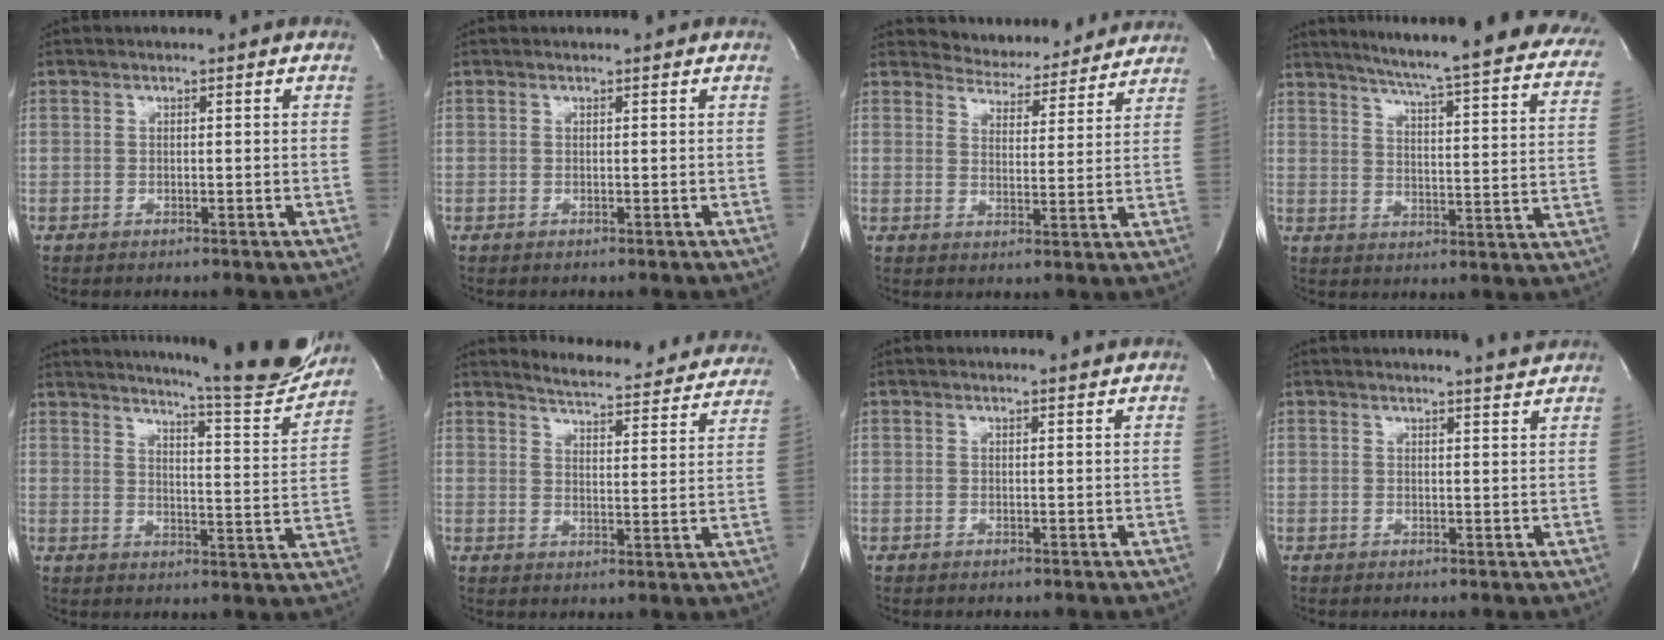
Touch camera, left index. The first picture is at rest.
{"total": 0.5, "force": [0.5, 0.1, 0.0], "torque": [-0.003, 0.003, 0.005]}
{"total": 9.2, "force": [8.9, 2.1, 0.3], "torque": [-0.003, -0.001, 0.115]}
{"total": 29.8, "force": [25.7, 2.5, 14.9], "torque": [-0.197, -0.069, 0.302]}
{"total": 19.7, "force": [18.2, 0.5, 7.5], "torque": [-0.111, -0.075, 0.225]}
{"total": 18.3, "force": [17.6, 3.0, 4.2], "torque": [-0.046, -0.054, 0.200]}
{"total": 1.6, "force": [1.6, -0.2, 0.2], "torque": [-0.010, -0.003, 0.019]}
{"total": 3.6, "force": [3.5, -0.6, 0.4], "torque": [-0.014, -0.009, 0.036]}